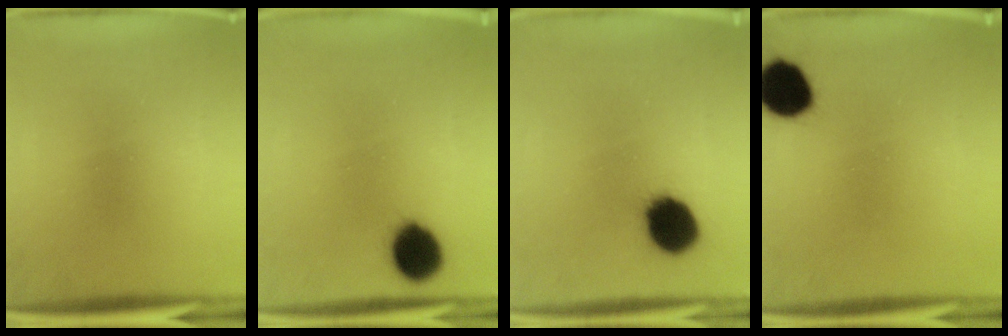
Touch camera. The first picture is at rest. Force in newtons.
{"total": 9.6}
{"total": 11.8}
{"total": 11.1}